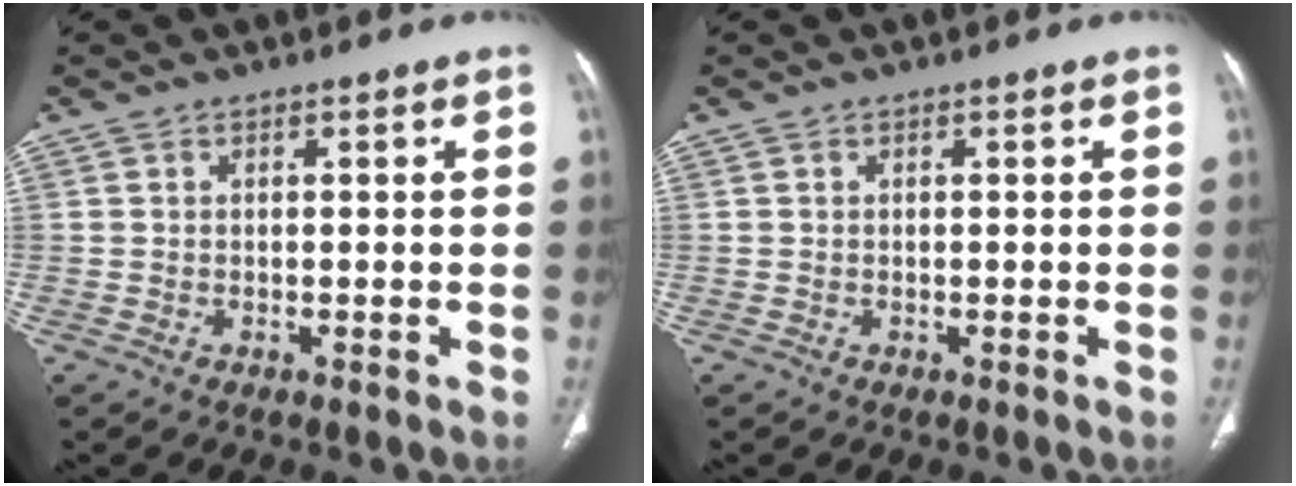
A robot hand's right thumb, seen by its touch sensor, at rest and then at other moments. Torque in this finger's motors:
{"motor_torque": [-0.28, 0.12, -0.29, 0.14, -0.04]}